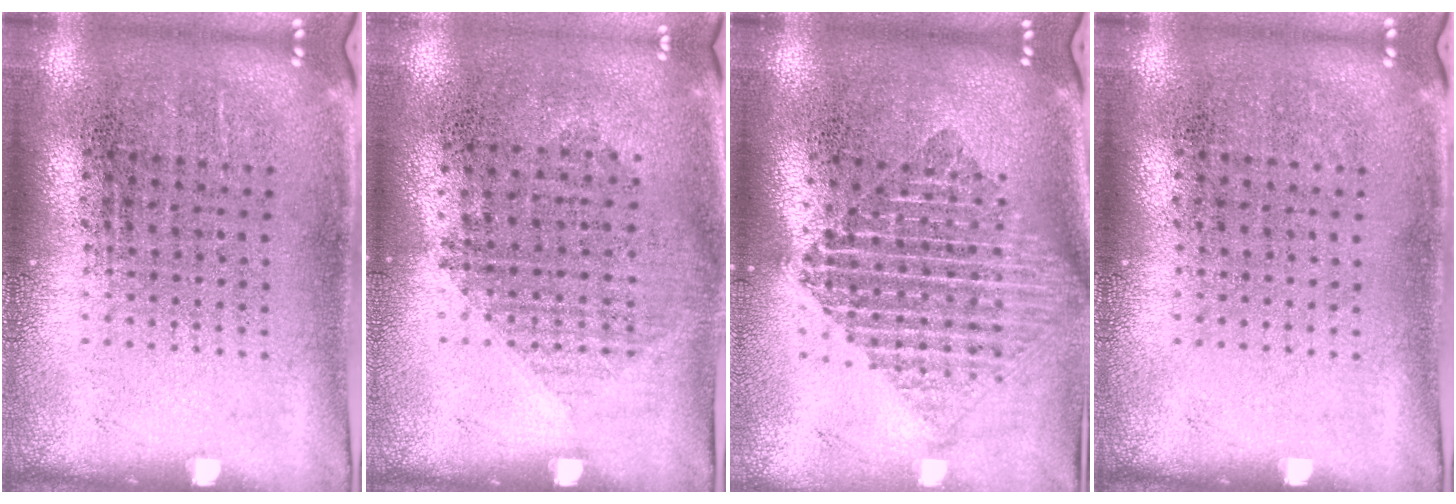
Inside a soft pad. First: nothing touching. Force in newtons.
{"total": 1.0, "press": 0.9, "slide": 0.5}
{"total": 1.9, "press": 1.6, "slide": 1.1}
{"total": 0.0}